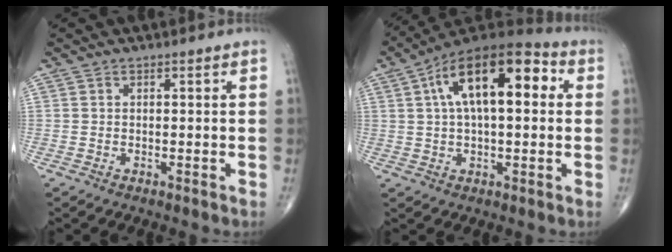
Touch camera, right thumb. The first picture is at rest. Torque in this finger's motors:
{"motor_torque": [0.80, 4.21, 2.04, 0.38, 0.57]}